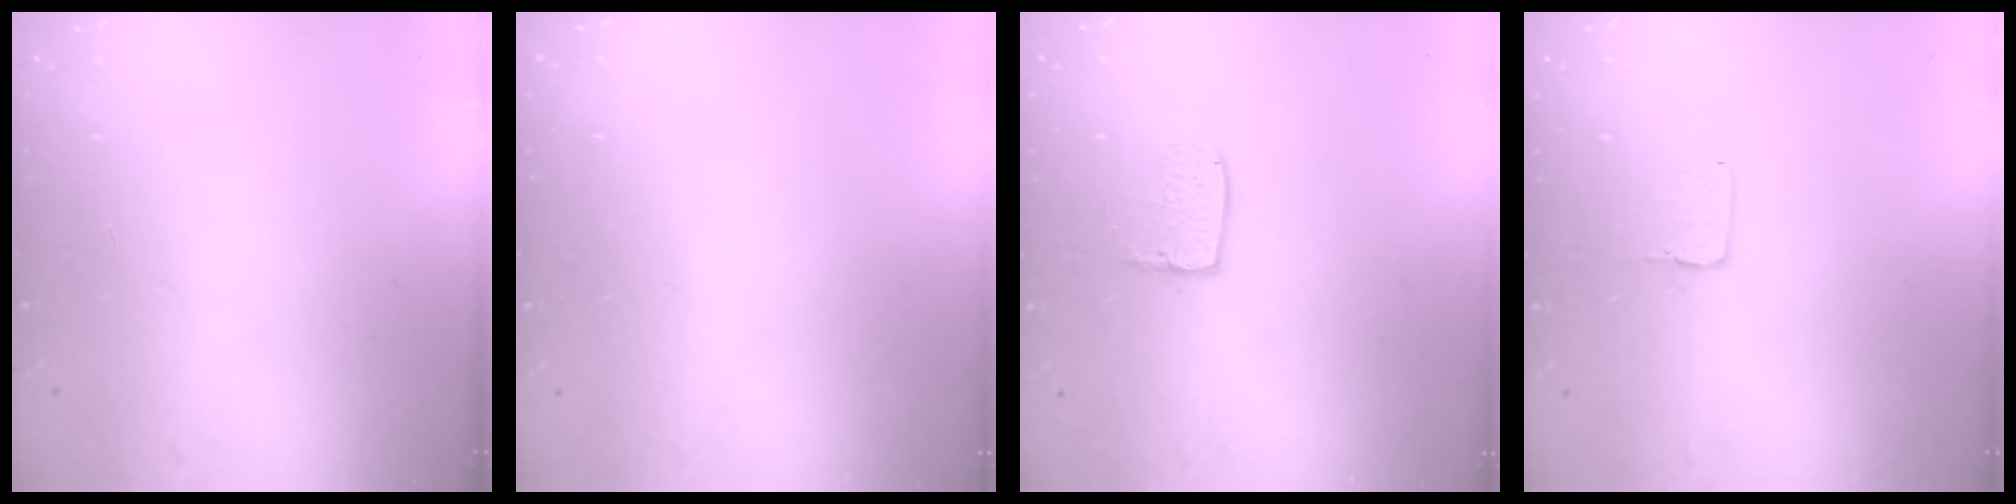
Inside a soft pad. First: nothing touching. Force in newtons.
{"total": 0.0}
{"total": 6.0, "press": 6.0, "slide": 0.3}
{"total": 2.0, "press": 2.0, "slide": 0.1}